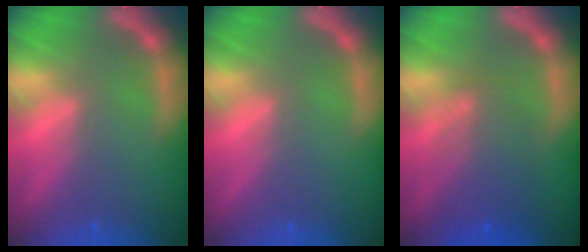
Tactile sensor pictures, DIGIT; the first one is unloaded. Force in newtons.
{"total": 0.0}
{"total": 5.1}